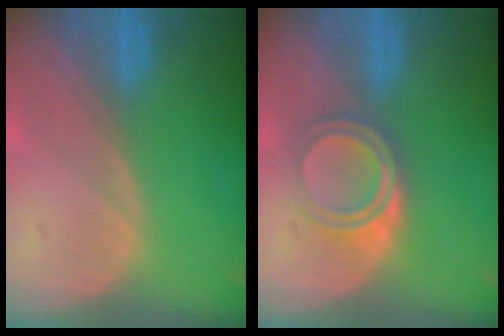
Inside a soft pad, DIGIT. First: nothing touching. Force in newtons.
{"total": 5.2, "press": 4.4, "slide": 2.7}